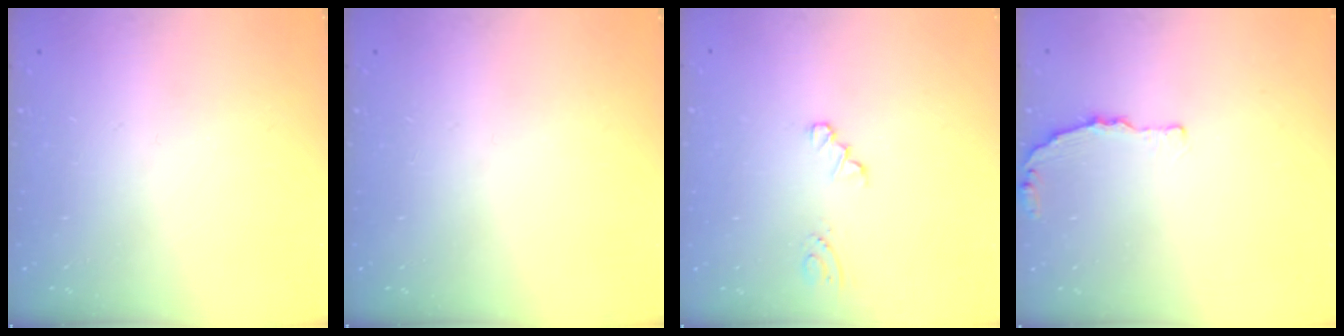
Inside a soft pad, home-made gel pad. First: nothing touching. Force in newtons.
{"total": 0.0}
{"total": 0.0}
{"total": 2.6, "press": 2.6, "slide": 0.4}